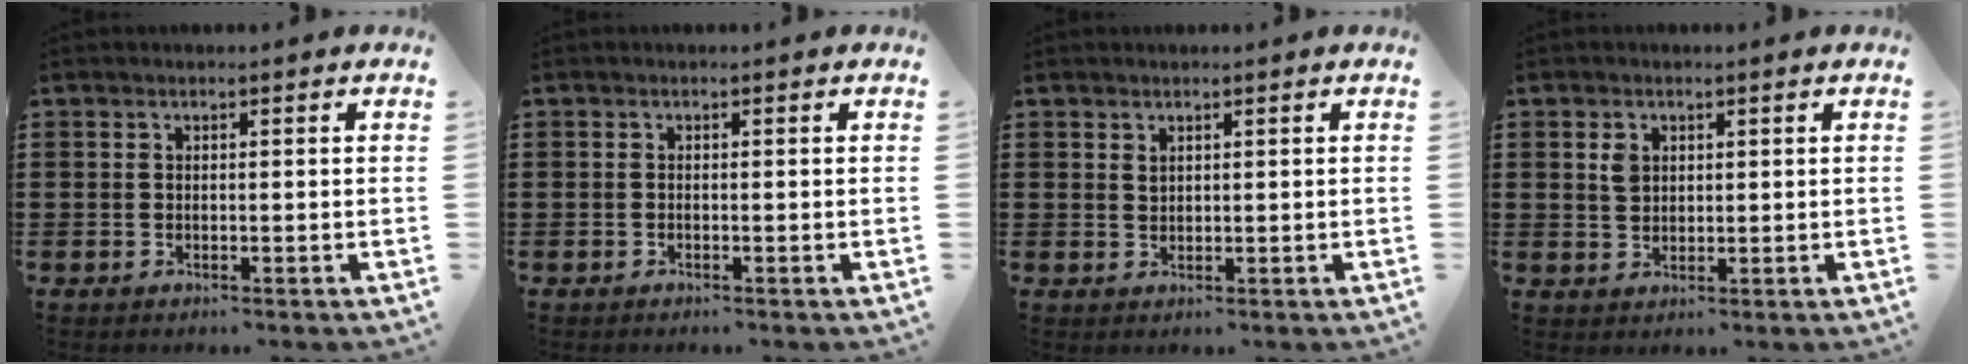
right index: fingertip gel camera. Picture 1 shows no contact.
{"total": 0.0}
{"total": 1.2, "force": [1.0, 0.6, 0.3], "torque": [-0.008, 0.003, 0.018]}
{"total": 2.3, "force": [1.0, 1.6, 1.4], "torque": [-0.032, 0.004, 0.019]}